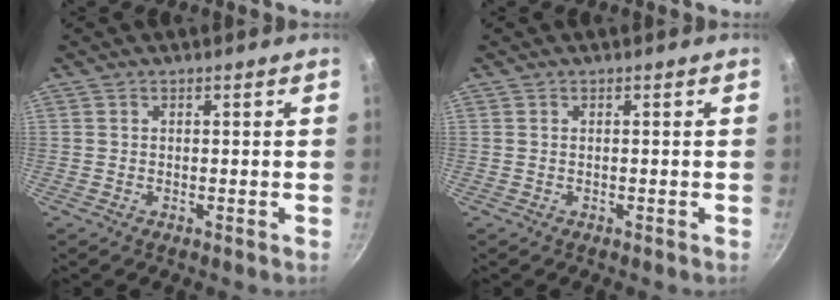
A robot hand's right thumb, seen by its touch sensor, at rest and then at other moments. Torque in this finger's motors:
{"motor_torque": [-0.35, 0.52, -0.17, 0.23, 0.05]}